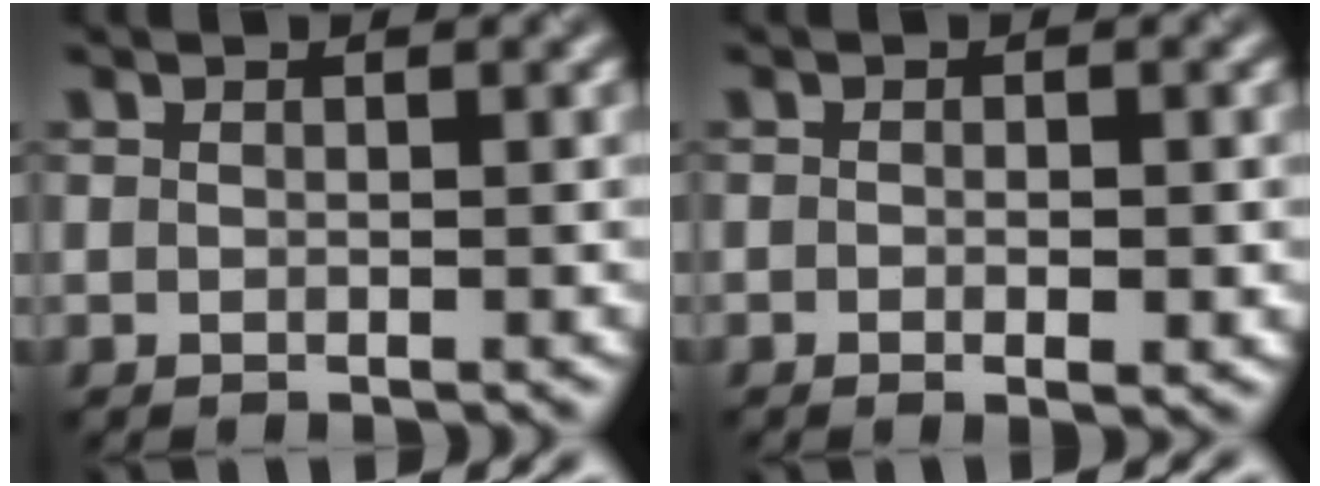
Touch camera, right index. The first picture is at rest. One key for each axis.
{"total": 1.1, "fx": -0.5, "fy": 0.3, "fz": 1.0, "tx": -0.017, "ty": -0.002, "tz": -0.006}